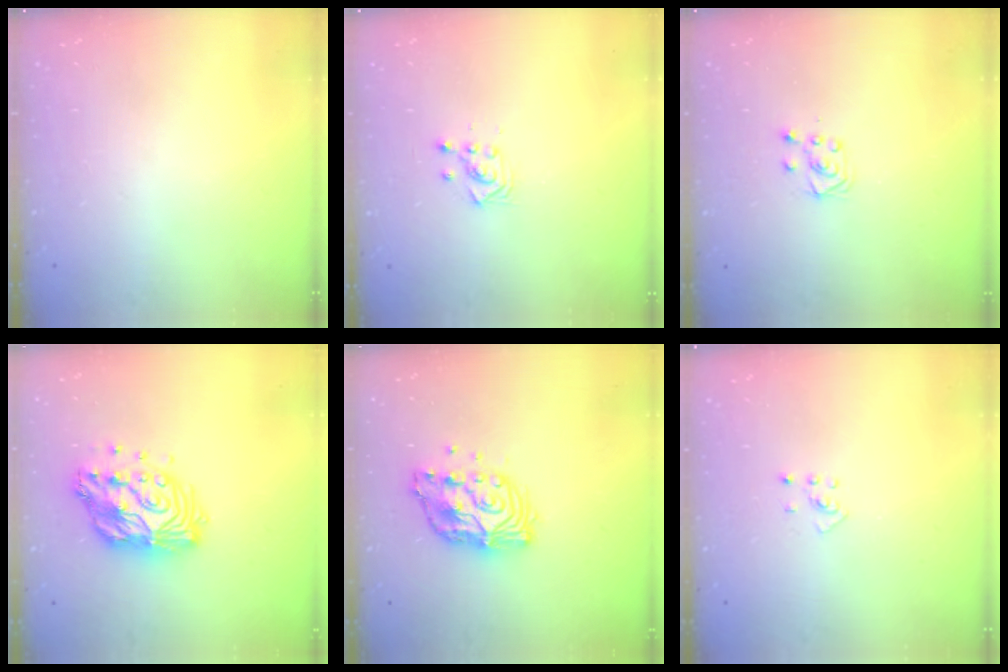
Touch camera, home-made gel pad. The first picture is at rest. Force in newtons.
{"total": 3.0, "press": 2.9, "slide": 0.8}
{"total": 5.1, "press": 5.1, "slide": 0.4}
{"total": 15.4, "press": 15.4, "slide": 1.4}
{"total": 11.8, "press": 11.7, "slide": 1.0}
{"total": 2.7, "press": 2.7, "slide": 0.5}